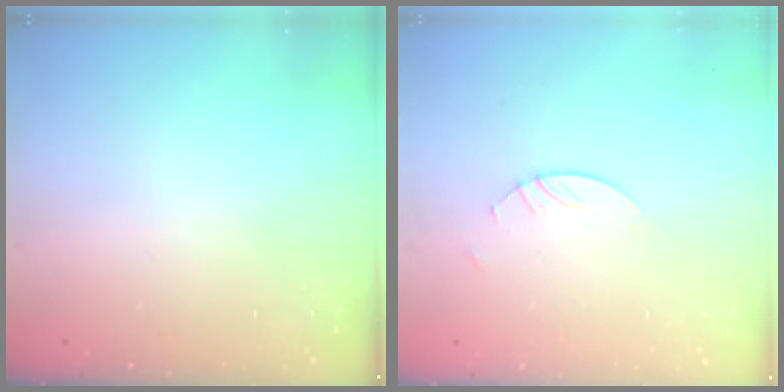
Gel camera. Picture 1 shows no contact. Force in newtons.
{"total": 2.7, "press": 2.7, "slide": 0.2}